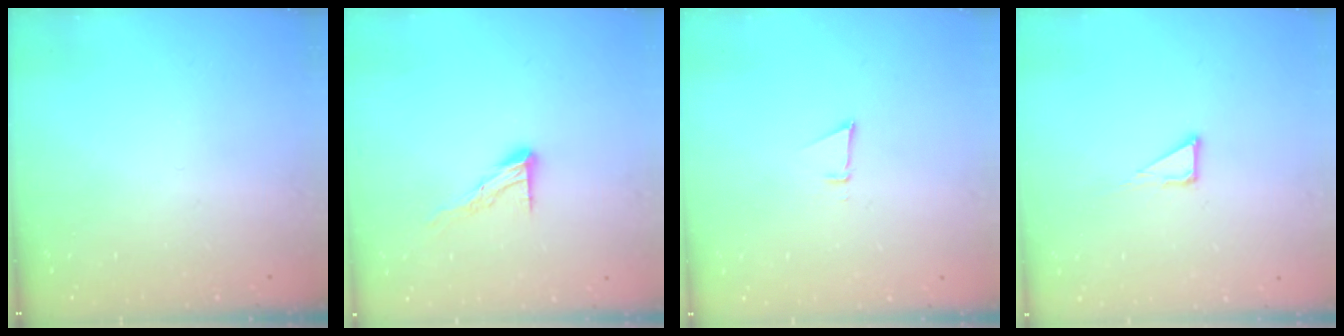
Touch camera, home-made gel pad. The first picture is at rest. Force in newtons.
{"total": 8.7, "press": 8.7, "slide": 0.7}
{"total": 2.6, "press": 2.5, "slide": 0.8}
{"total": 3.8, "press": 3.8, "slide": 0.3}